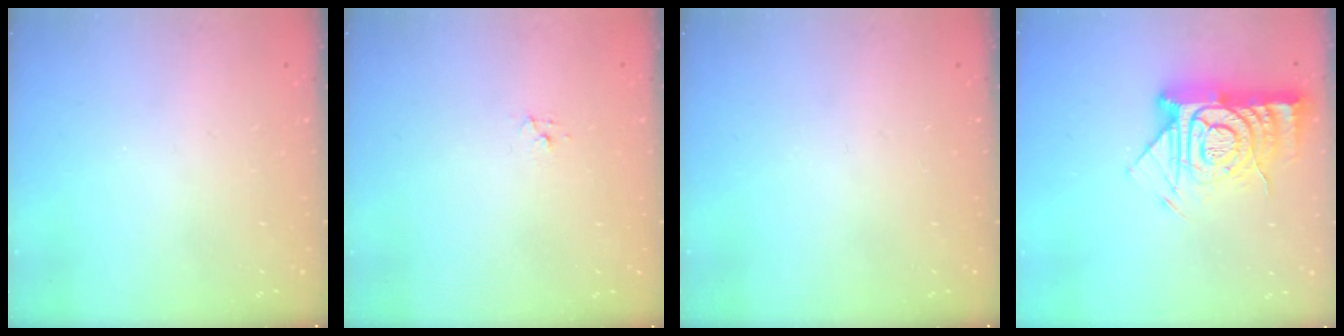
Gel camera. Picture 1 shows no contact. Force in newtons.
{"total": 3.9, "press": 3.9, "slide": 0.3}
{"total": 0.0}
{"total": 16.6, "press": 16.5, "slide": 1.8}